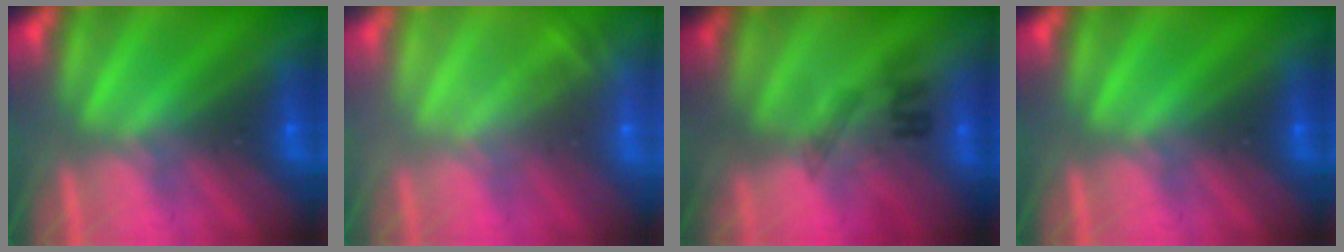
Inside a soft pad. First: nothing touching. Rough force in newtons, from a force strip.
{"total": 2.0}
{"total": 2.3}
{"total": 0.0}